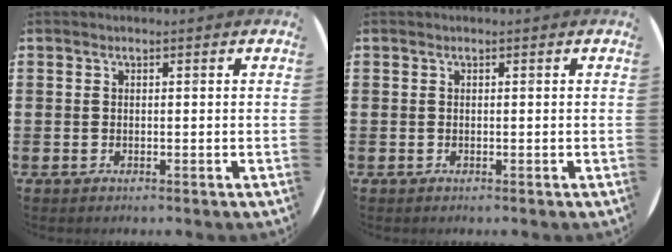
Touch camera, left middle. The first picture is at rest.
{"total": 0.0}